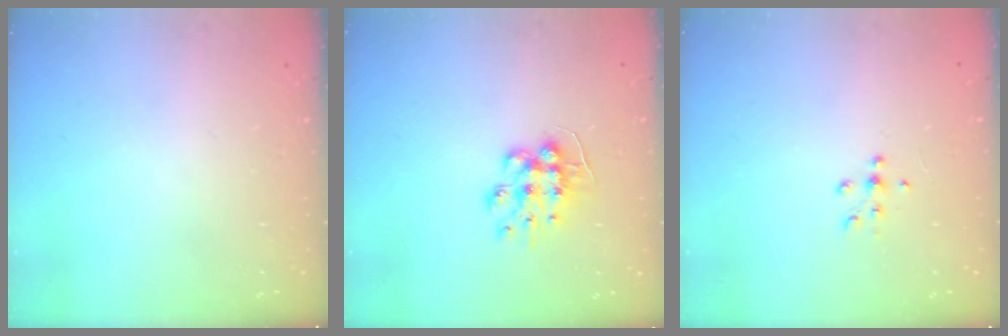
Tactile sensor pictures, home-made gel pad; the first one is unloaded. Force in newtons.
{"total": 9.1, "press": 9.1, "slide": 0.2}
{"total": 4.8, "press": 4.6, "slide": 1.1}